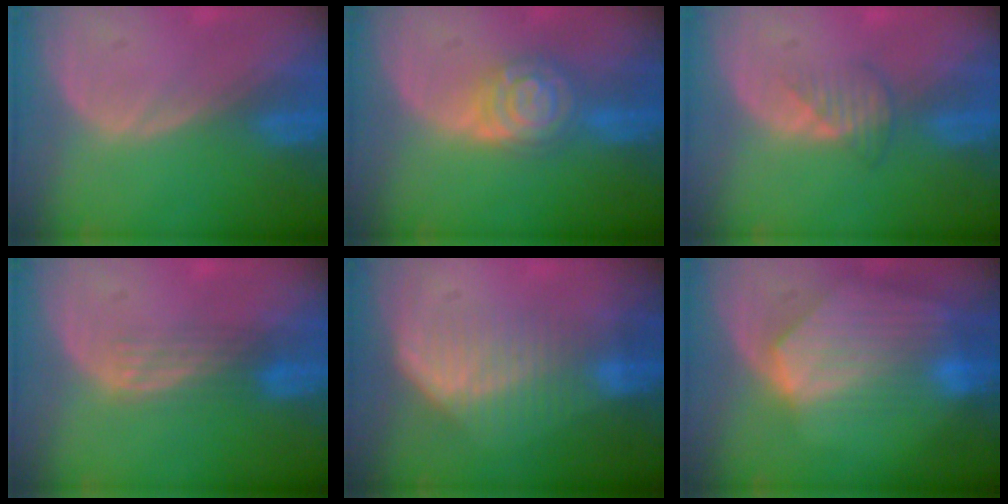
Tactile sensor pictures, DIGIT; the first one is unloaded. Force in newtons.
{"total": 6.7, "press": 6.6, "slide": 0.4}
{"total": 2.5, "press": 2.5, "slide": 0.3}
{"total": 2.9, "press": 2.8, "slide": 1.0}
{"total": 7.6, "press": 6.5, "slide": 3.9}
{"total": 9.2, "press": 8.1, "slide": 4.4}